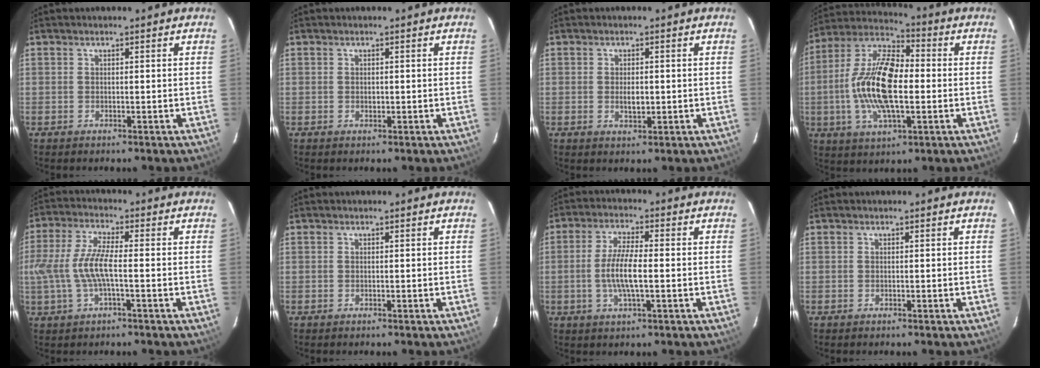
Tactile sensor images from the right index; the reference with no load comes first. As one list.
[{"total": 0.6, "force": [0.0, 0.5, 0.3], "torque": [-0.004, -0.001, 0.002]}, {"total": 2.5, "force": [-0.2, 1.3, 2.1], "torque": [-0.038, -0.005, -0.001]}, {"total": 17.0, "force": [-1.3, 7.0, 15.4], "torque": [-0.308, 0.007, -0.034]}, {"total": 8.8, "force": [-1.3, 2.1, 8.4], "torque": [-0.181, 0.001, -0.021]}, {"total": 0.0}, {"total": 7.2, "force": [-1.1, 1.5, 6.9], "torque": [-0.140, -0.003, -0.023]}, {"total": 0.0}]